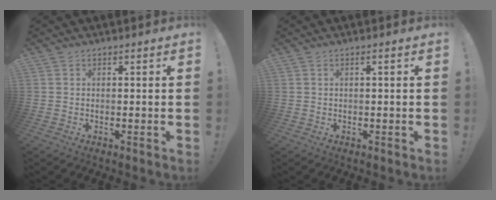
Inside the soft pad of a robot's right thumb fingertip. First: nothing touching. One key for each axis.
{"total": 1.0, "fx": 0.0, "fy": 0.0, "fz": 1.0, "tx": -0.022, "ty": 0.002, "tz": 0.001}